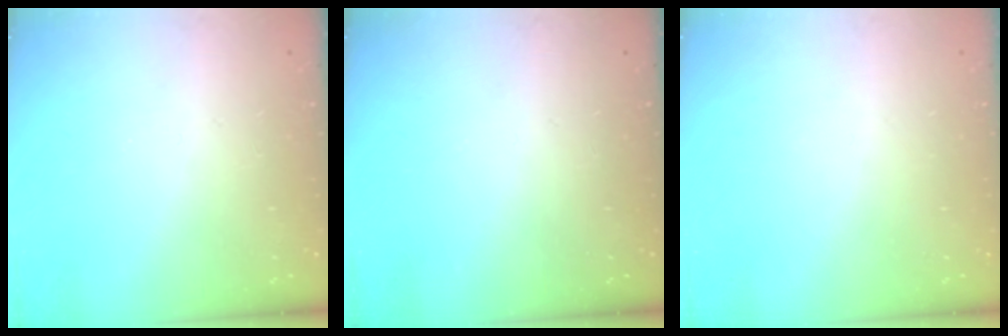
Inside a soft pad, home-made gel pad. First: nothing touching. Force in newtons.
{"total": 0.0}
{"total": 0.0}